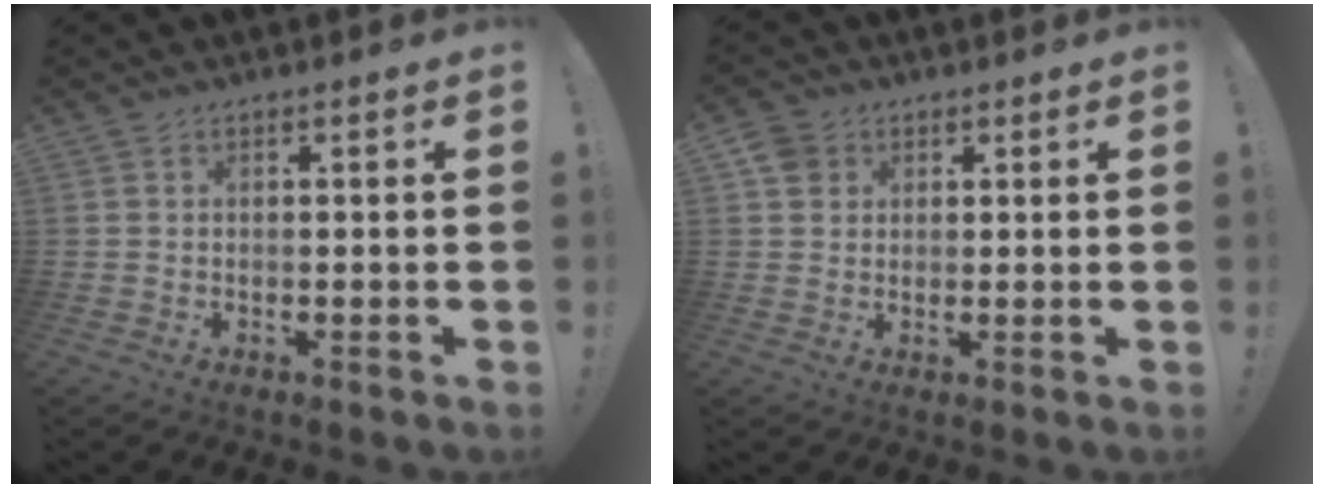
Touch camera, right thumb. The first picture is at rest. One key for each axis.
{"total": 4.7, "fx": 2.2, "fy": 4.0, "fz": 1.2, "tx": -0.021, "ty": -0.003, "tz": 0.044}